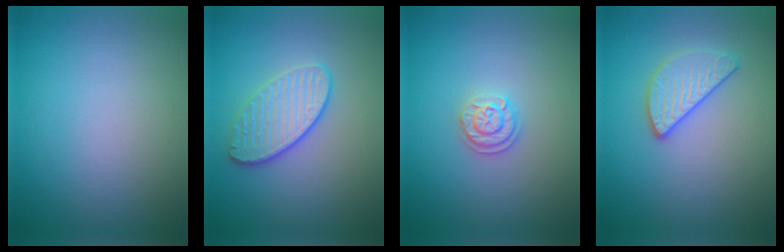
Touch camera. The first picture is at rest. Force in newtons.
{"total": 3.4, "press": 3.2, "slide": 1.0}
{"total": 2.0, "press": 1.9, "slide": 0.8}
{"total": 2.8, "press": 2.6, "slide": 0.9}